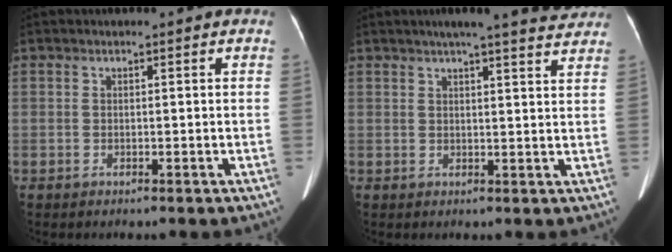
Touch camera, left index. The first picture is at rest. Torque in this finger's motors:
{"motor_torque": [0.08, -0.15, 0.01, 0.01]}